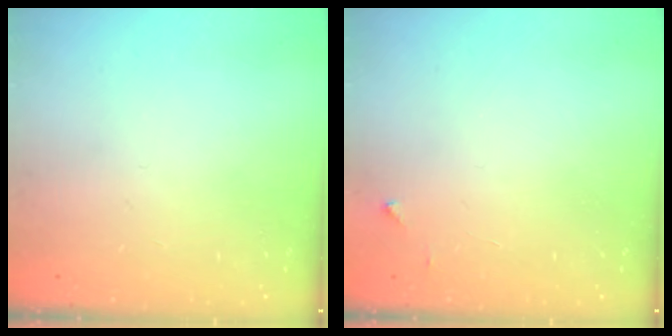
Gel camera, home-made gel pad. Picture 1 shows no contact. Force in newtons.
{"total": 2.0, "press": 2.0, "slide": 0.2}